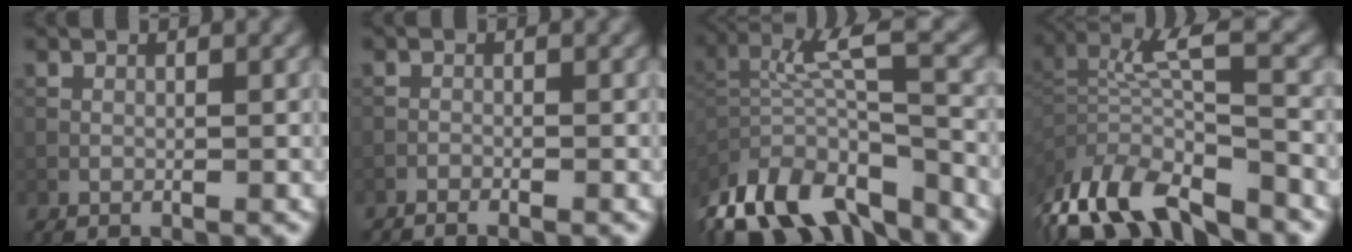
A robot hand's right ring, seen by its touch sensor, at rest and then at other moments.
{"total": 1.2, "force": [-1.1, -0.1, 0.5], "torque": [-0.020, 0.003, -0.024]}
{"total": 12.8, "force": [-7.3, 4.9, 9.4], "torque": [-0.194, 0.006, -0.118]}
{"total": 10.0, "force": [-5.9, 3.4, 7.3], "torque": [-0.143, 0.003, -0.104]}